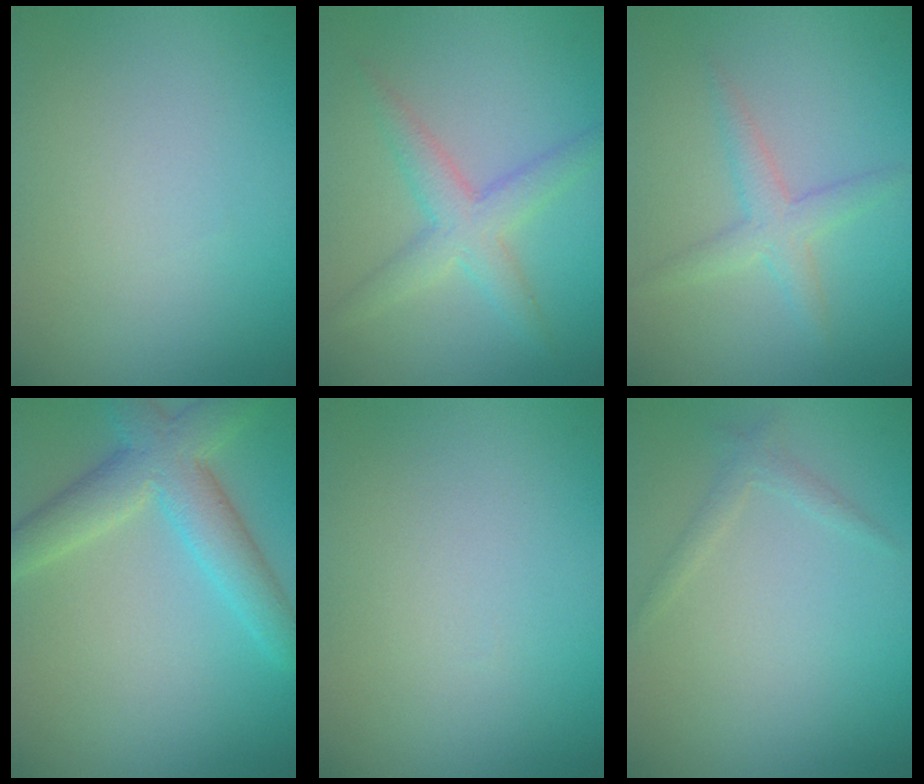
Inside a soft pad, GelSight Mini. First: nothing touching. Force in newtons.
{"total": 3.5, "press": 3.5, "slide": 0.0}
{"total": 2.4, "press": 2.4, "slide": 0.0}
{"total": 5.4, "press": 5.3, "slide": 0.7}
{"total": 0.0}
{"total": 1.1, "press": 1.1, "slide": 0.1}